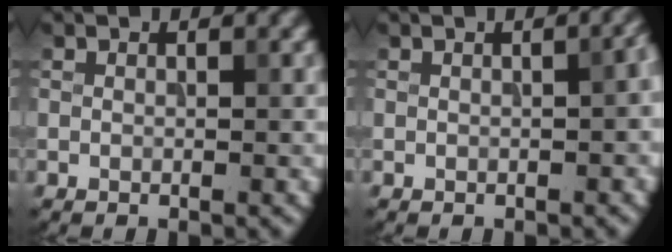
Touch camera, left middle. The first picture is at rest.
{"total": 2.9, "force": [0.0, 1.3, 2.6], "torque": [-0.013, 0.008, 0.007]}